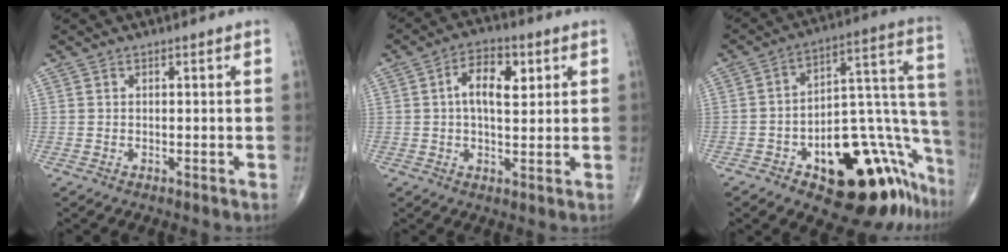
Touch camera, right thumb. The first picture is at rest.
{"total": 8.3, "force": [2.0, 4.3, 6.8], "torque": [-0.094, 0.005, 0.028]}
{"total": 25.9, "force": [-13.2, 11.2, 19.2], "torque": [-0.156, 0.112, -0.181]}